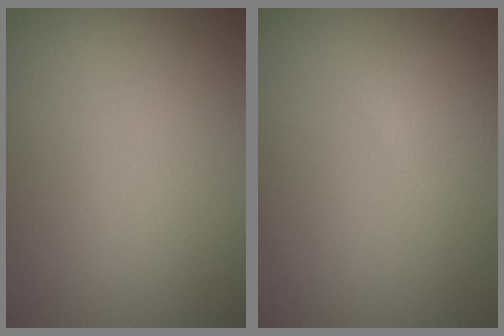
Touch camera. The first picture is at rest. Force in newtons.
{"total": 2.5, "press": 2.5, "slide": 0.1}